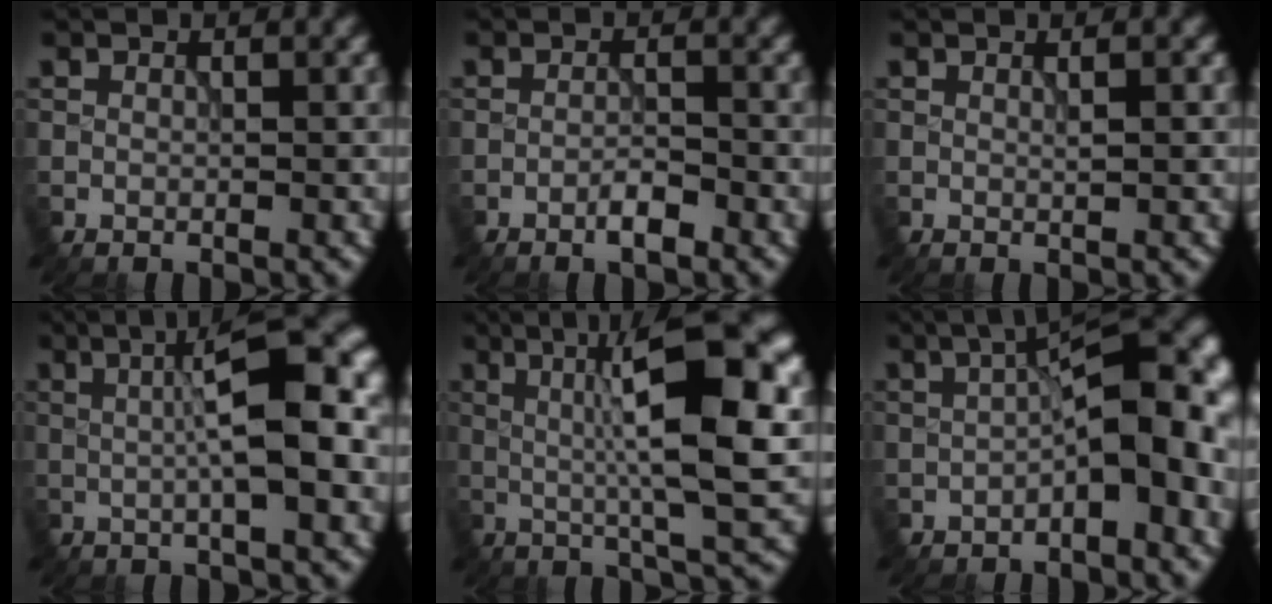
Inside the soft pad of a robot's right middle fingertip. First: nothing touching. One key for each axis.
{"total": 2.0, "fx": -1.3, "fy": 0.5, "fz": 1.4, "tx": -0.023, "ty": 0.003, "tz": -0.025}
{"total": 0.6, "fx": 0.3, "fy": 0.0, "fz": 0.5, "tx": -0.008, "ty": 0.001, "tz": 0.003}
{"total": 9.6, "fx": 1.0, "fy": 2.4, "fz": 9.3, "tx": -0.119, "ty": 0.018, "tz": 0.010}
{"total": 11.0, "fx": 1.0, "fy": 2.3, "fz": 10.7, "tx": -0.159, "ty": 0.015, "tz": 0.012}
{"total": 8.0, "fx": -0.2, "fy": 2.7, "fz": 7.5, "tx": -0.106, "ty": 0.018, "tz": -0.011}